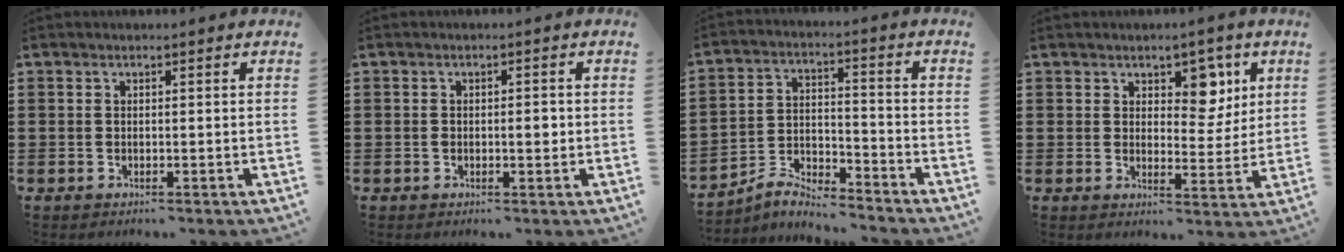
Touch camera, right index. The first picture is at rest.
{"total": 2.0, "force": [-0.2, 0.8, 1.8], "torque": [-0.034, 0.004, -0.005]}
{"total": 4.7, "force": [-4.5, 0.6, 1.0], "torque": [-0.027, 0.004, -0.094]}
{"total": 6.1, "force": [3.4, 3.9, 3.2], "torque": [-0.049, 0.000, 0.055]}